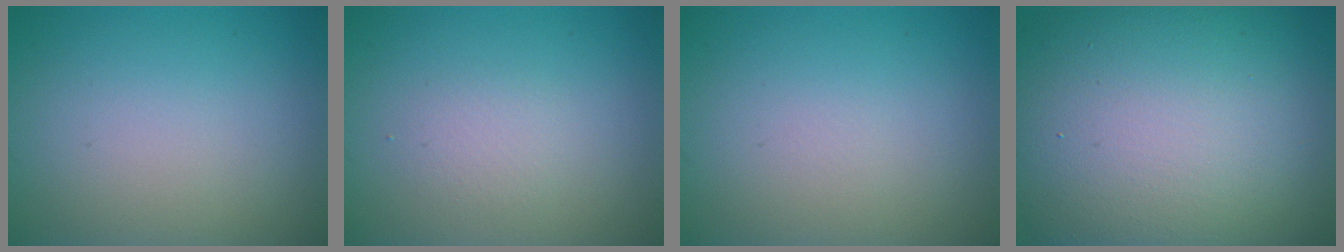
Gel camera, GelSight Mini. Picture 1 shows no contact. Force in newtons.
{"total": 1.4, "press": 1.4, "slide": 0.0}
{"total": 0.0}
{"total": 18.3, "press": 18.2, "slide": 1.2}